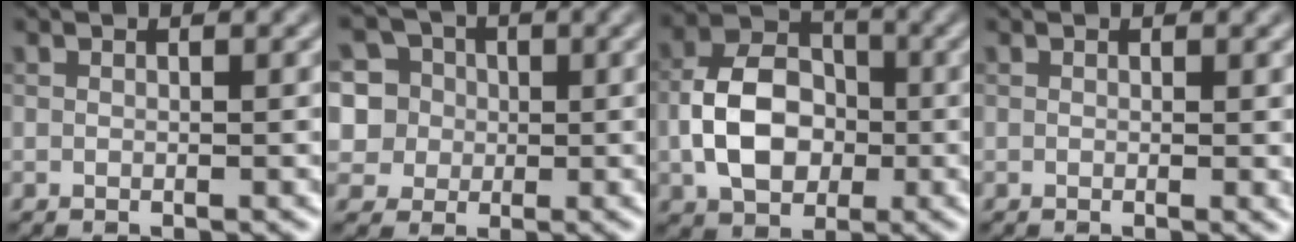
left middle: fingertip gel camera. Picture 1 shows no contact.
{"total": 8.4, "force": [2.8, 7.5, 2.5], "torque": [-0.070, 0.041, 0.033]}
{"total": 6.8, "force": [-1.2, 4.9, 4.5], "torque": [-0.084, 0.006, -0.026]}
{"total": 0.8, "force": [0.1, 0.2, 0.7], "torque": [-0.007, -0.004, 0.000]}